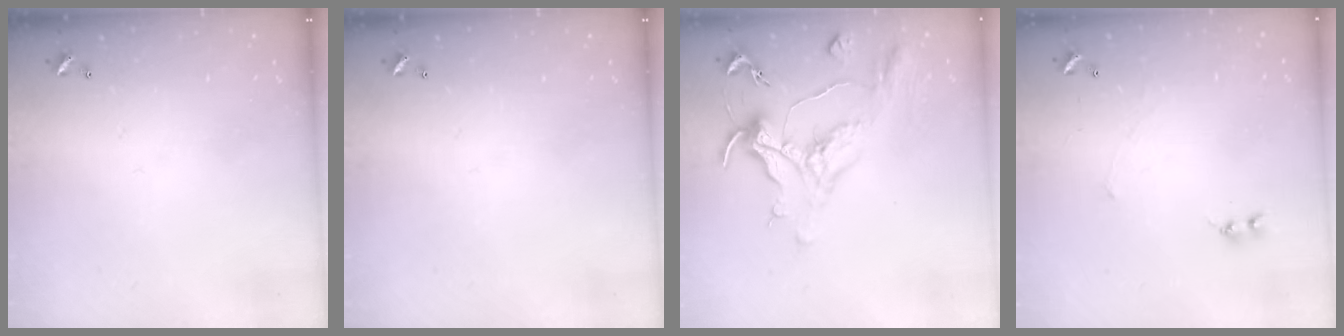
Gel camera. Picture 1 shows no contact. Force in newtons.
{"total": 0.0}
{"total": 1.6, "press": 1.5, "slide": 0.6}
{"total": 1.6, "press": 1.5, "slide": 0.5}